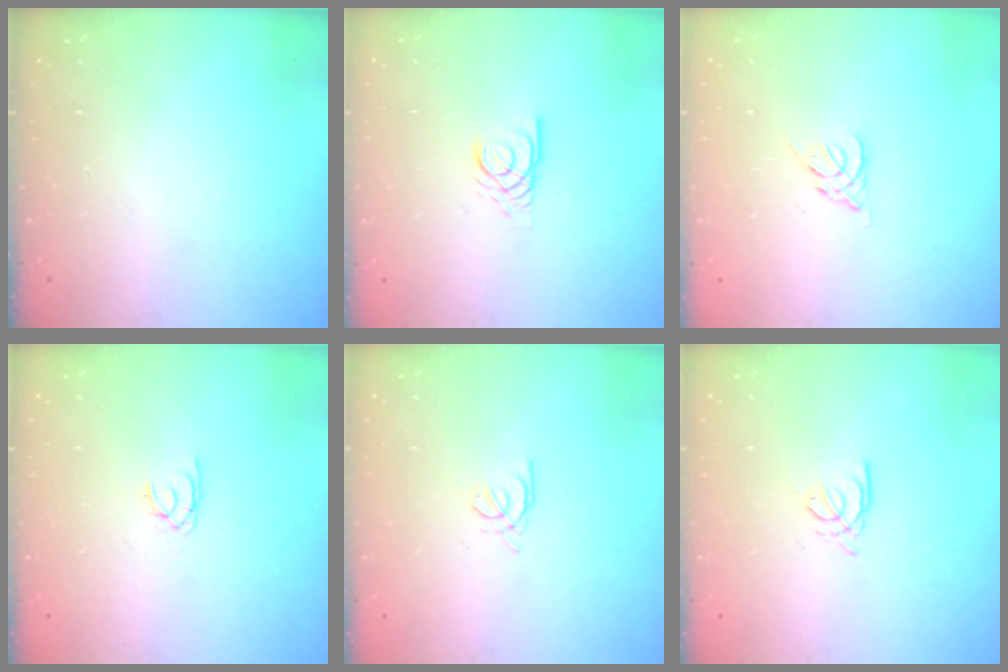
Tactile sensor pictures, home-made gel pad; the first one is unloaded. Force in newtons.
{"total": 3.0, "press": 2.9, "slide": 0.3}
{"total": 2.6, "press": 2.5, "slide": 0.7}
{"total": 1.5, "press": 1.4, "slide": 0.2}
{"total": 1.2, "press": 1.1, "slide": 0.4}
{"total": 0.9, "press": 0.8, "slide": 0.2}